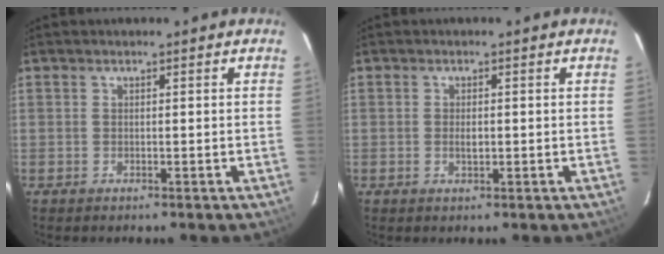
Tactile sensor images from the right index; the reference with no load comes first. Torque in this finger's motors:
{"motor_torque": [0.40, -0.12, 0.13, 0.01]}